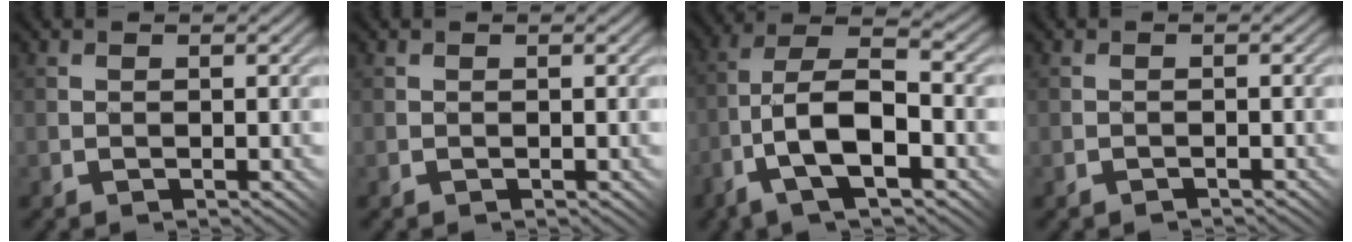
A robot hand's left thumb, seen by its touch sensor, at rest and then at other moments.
{"total": 0.0}
{"total": 11.4, "force": [-4.0, 4.5, 9.7], "torque": [-0.200, 0.000, -0.072]}
{"total": 0.6, "force": [-0.5, -0.2, -0.2], "torque": [0.003, 0.005, -0.012]}